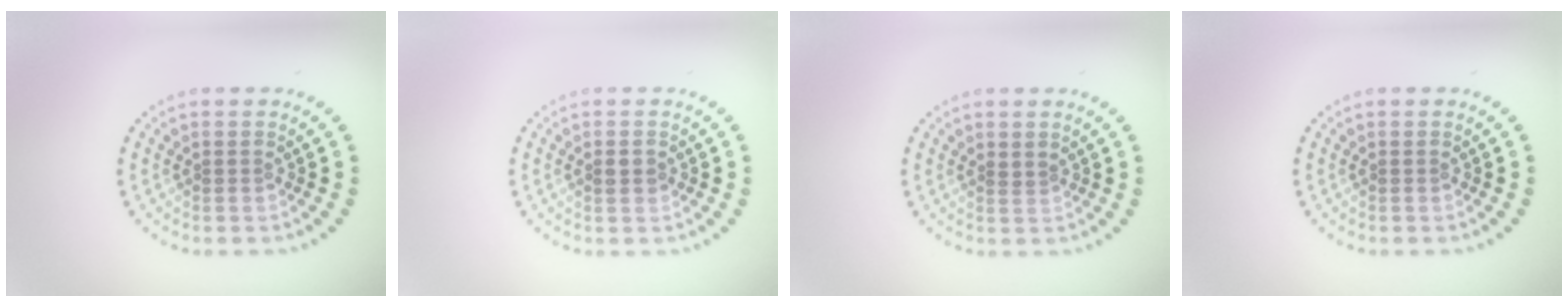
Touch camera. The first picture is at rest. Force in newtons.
{"total": 1.2, "press": 1.2, "slide": 0.1}
{"total": 0.5, "press": 0.3, "slide": 0.4}
{"total": 0.0}